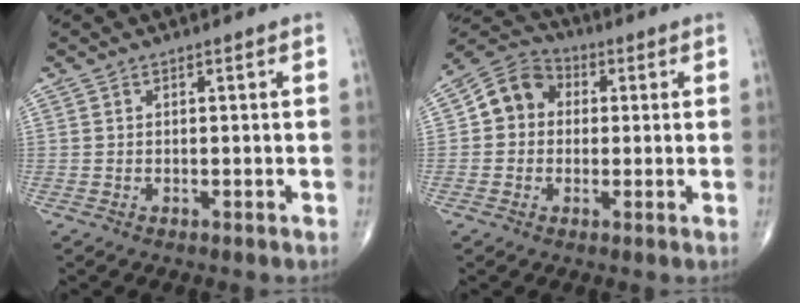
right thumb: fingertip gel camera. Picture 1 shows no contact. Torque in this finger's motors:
{"motor_torque": [-0.43, 0.56, 0.02, -0.10, 0.04]}